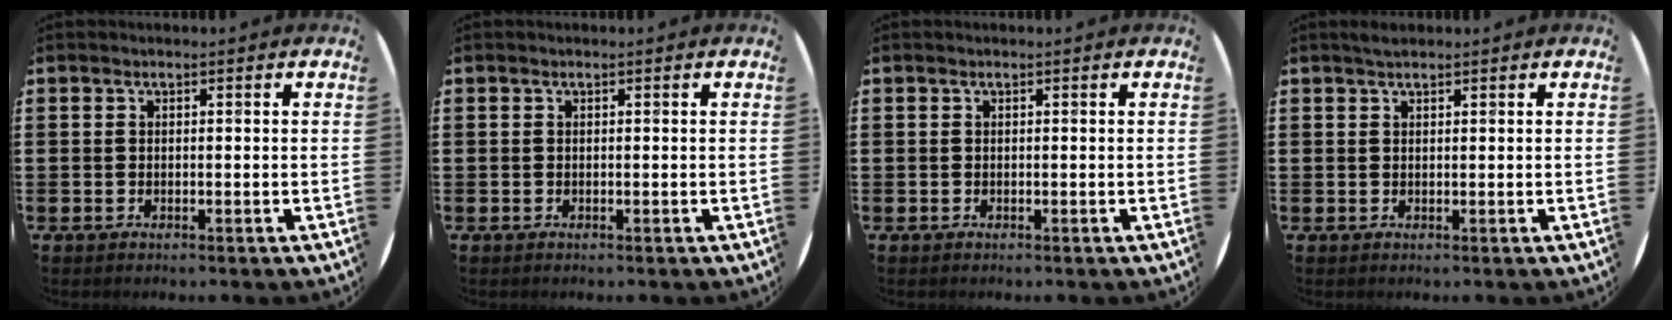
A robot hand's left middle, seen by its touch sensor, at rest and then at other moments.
{"total": 0.0}
{"total": 0.0}
{"total": 1.0, "force": [0.9, 0.2, 0.5], "torque": [-0.010, 0.002, 0.016]}